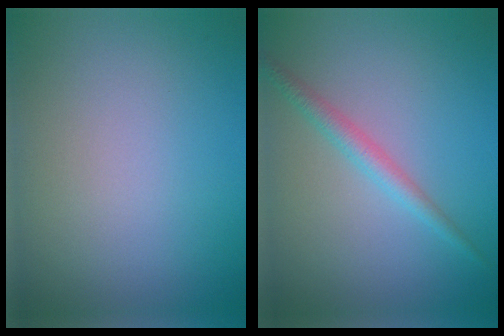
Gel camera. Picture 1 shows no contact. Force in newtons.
{"total": 2.0, "press": 2.0, "slide": 0.1}